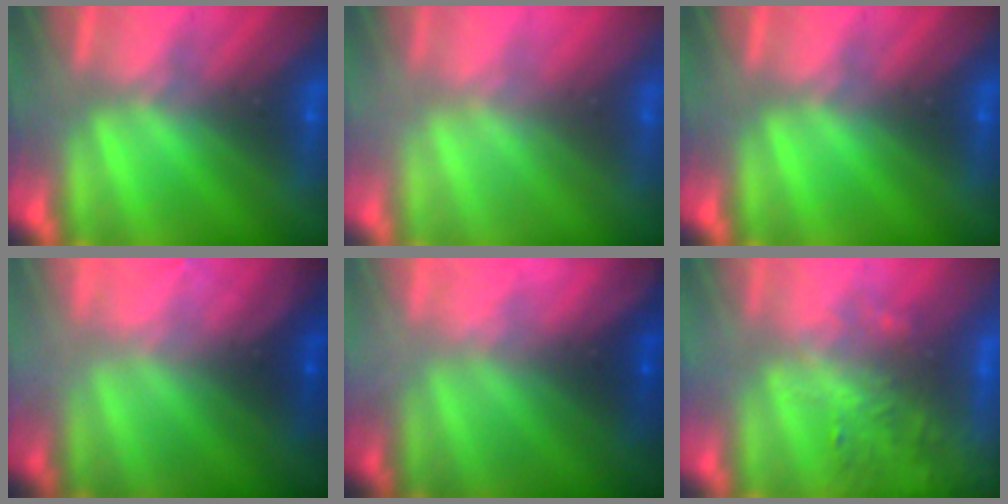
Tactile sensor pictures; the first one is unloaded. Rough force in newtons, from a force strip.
{"total": 2.7}
{"total": 0.0}
{"total": 7.8}
{"total": 5.5}
{"total": 5.7}